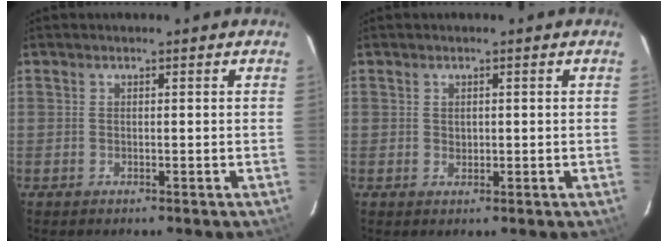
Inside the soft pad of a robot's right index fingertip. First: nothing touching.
{"total": 1.0, "force": [0.2, 1.0, 0.3], "torque": [0.000, 0.001, 0.006]}